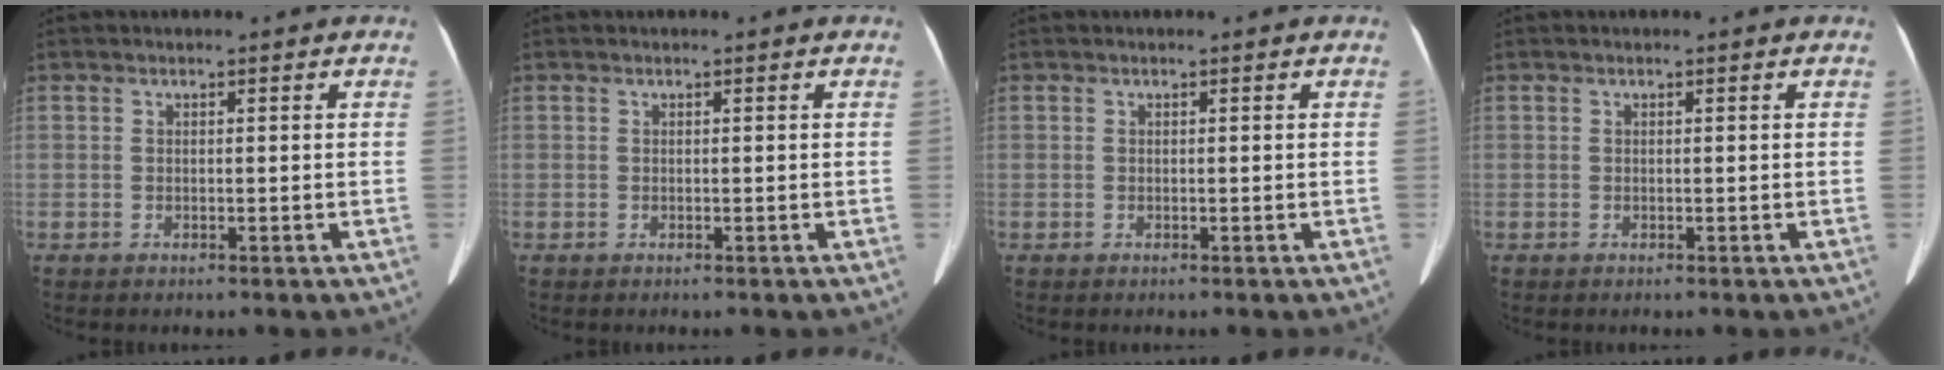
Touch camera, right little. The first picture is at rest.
{"total": 0.0}
{"total": 0.0}
{"total": 0.0}